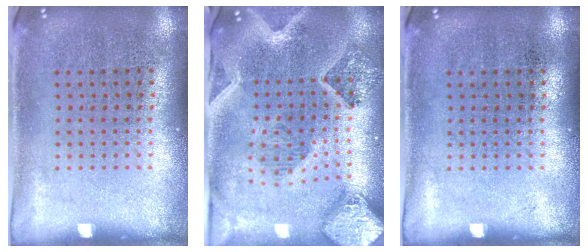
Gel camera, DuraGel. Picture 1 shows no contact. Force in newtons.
{"total": 2.6, "press": 2.4, "slide": 1.1}
{"total": 0.0}